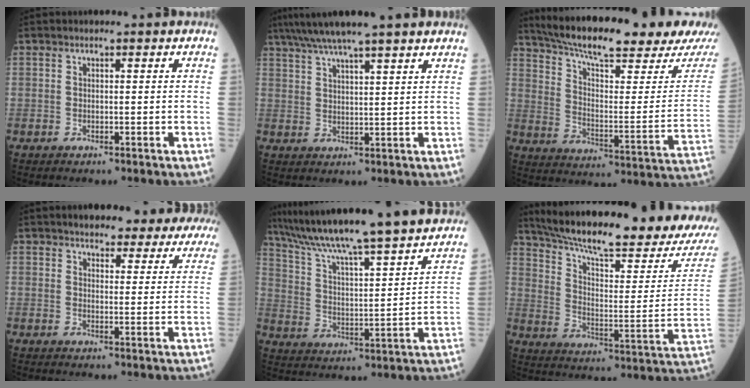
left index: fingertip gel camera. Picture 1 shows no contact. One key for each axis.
{"total": 11.8, "fx": 9.8, "fy": -0.6, "fz": 6.5, "tx": -0.115, "ty": 0.031, "tz": 0.142}
{"total": 23.1, "fx": 20.0, "fy": 1.3, "fz": 11.5, "tx": -0.187, "ty": -0.041, "tz": 0.287}
{"total": 16.3, "fx": 14.8, "fy": 4.5, "fz": 5.2, "tx": -0.038, "ty": 0.003, "tz": 0.162}
{"total": 26.0, "fx": 23.2, "fy": -0.3, "fz": 11.7, "tx": -0.197, "ty": -0.025, "tz": 0.337}
{"total": 22.9, "fx": 20.2, "fy": 1.1, "fz": 10.7, "tx": -0.180, "ty": -0.056, "tz": 0.287}